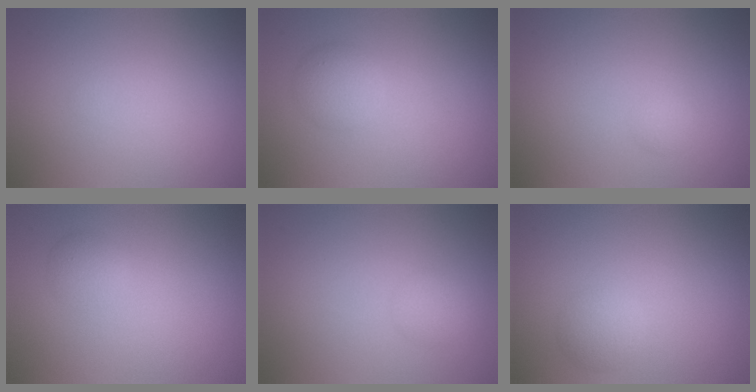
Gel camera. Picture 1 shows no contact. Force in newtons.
{"total": 2.2, "press": 2.2, "slide": 0.1}
{"total": 0.7, "press": 0.7, "slide": 0.0}
{"total": 1.4, "press": 1.4, "slide": 0.1}
{"total": 1.5, "press": 1.5, "slide": 0.0}
{"total": 2.0, "press": 2.0, "slide": 0.0}